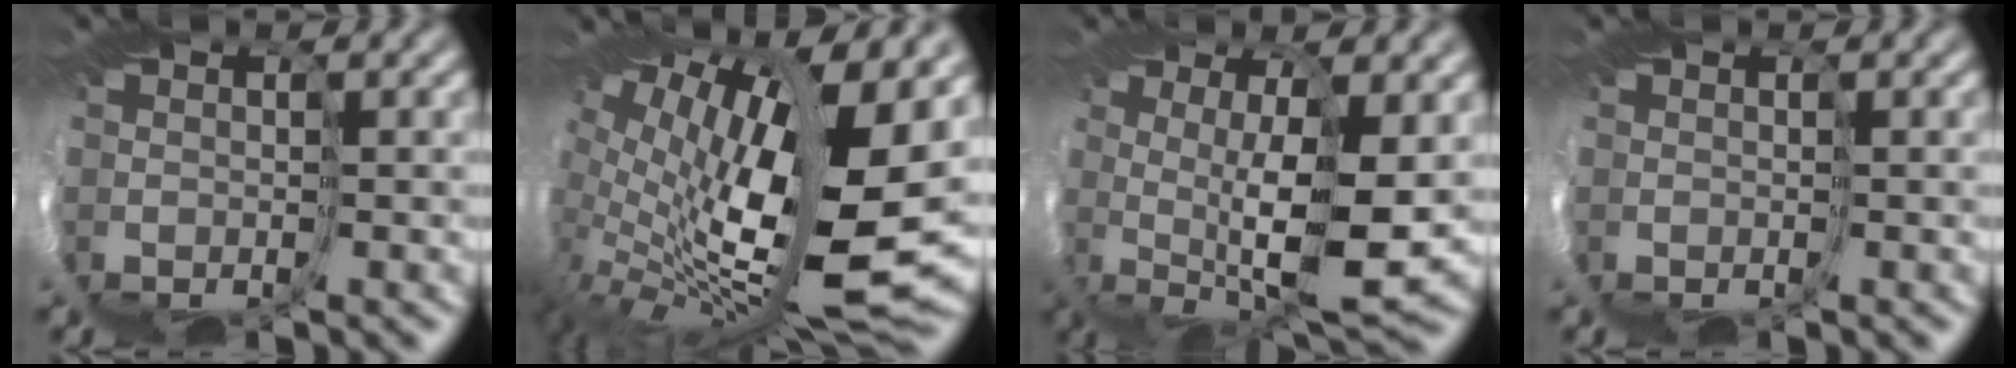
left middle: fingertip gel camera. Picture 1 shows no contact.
{"total": 13.8, "force": [2.9, 4.3, 12.8], "torque": [-0.250, -0.017, 0.055]}
{"total": 5.6, "force": [1.4, -0.2, 5.4], "torque": [-0.113, -0.013, 0.026]}
{"total": 0.0}